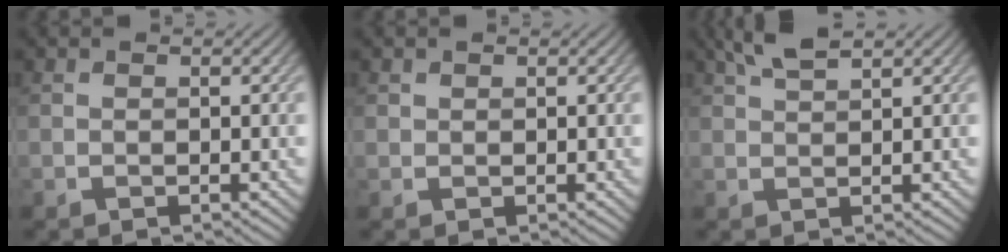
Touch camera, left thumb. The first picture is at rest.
{"total": 0.7, "force": [0.5, 0.5, 0.0], "torque": [-0.001, -0.002, 0.010]}
{"total": 3.0, "force": [2.1, 0.5, 2.1], "torque": [-0.047, 0.012, 0.048]}